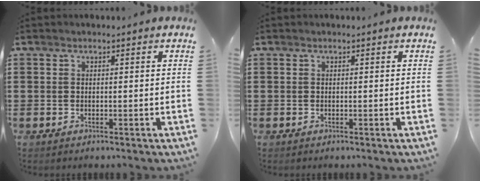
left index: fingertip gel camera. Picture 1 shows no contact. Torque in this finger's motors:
{"motor_torque": [0.00, 0.00, 0.01, 0.00]}